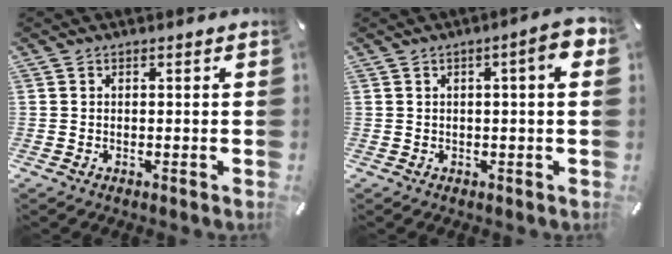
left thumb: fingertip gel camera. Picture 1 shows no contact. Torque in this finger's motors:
{"motor_torque": [0.06, 0.11, 0.17, 0.02, 0.04]}